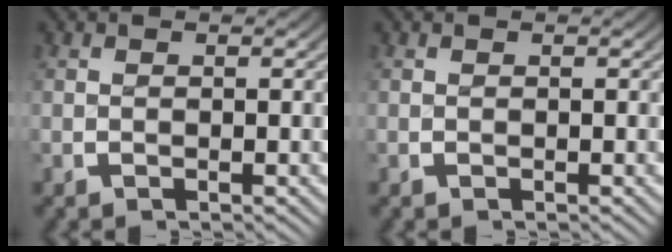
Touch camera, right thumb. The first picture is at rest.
{"total": 0.0}